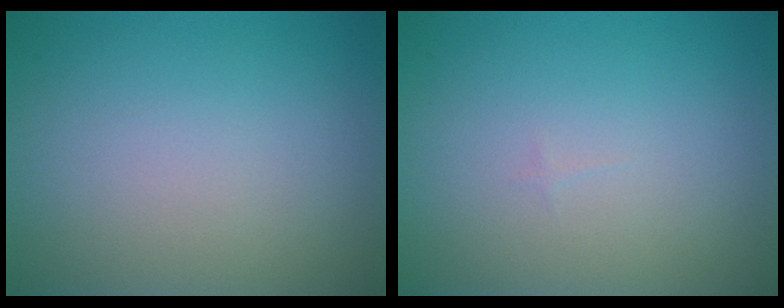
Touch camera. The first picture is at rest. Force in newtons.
{"total": 0.0}